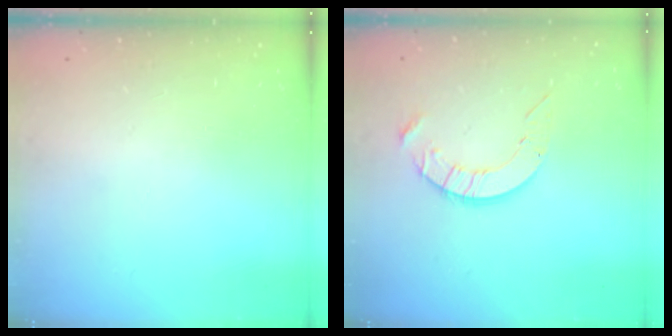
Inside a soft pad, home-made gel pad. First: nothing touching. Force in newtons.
{"total": 7.0, "press": 7.0, "slide": 0.4}